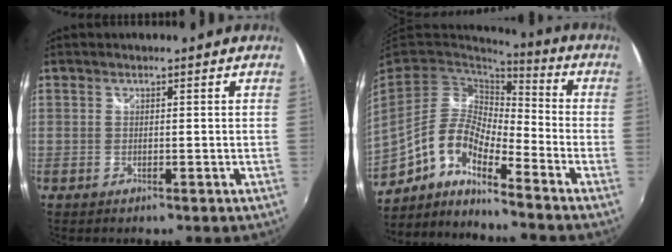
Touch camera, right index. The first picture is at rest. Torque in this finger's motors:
{"motor_torque": [0.34, -0.69, 0.57, 0.12]}